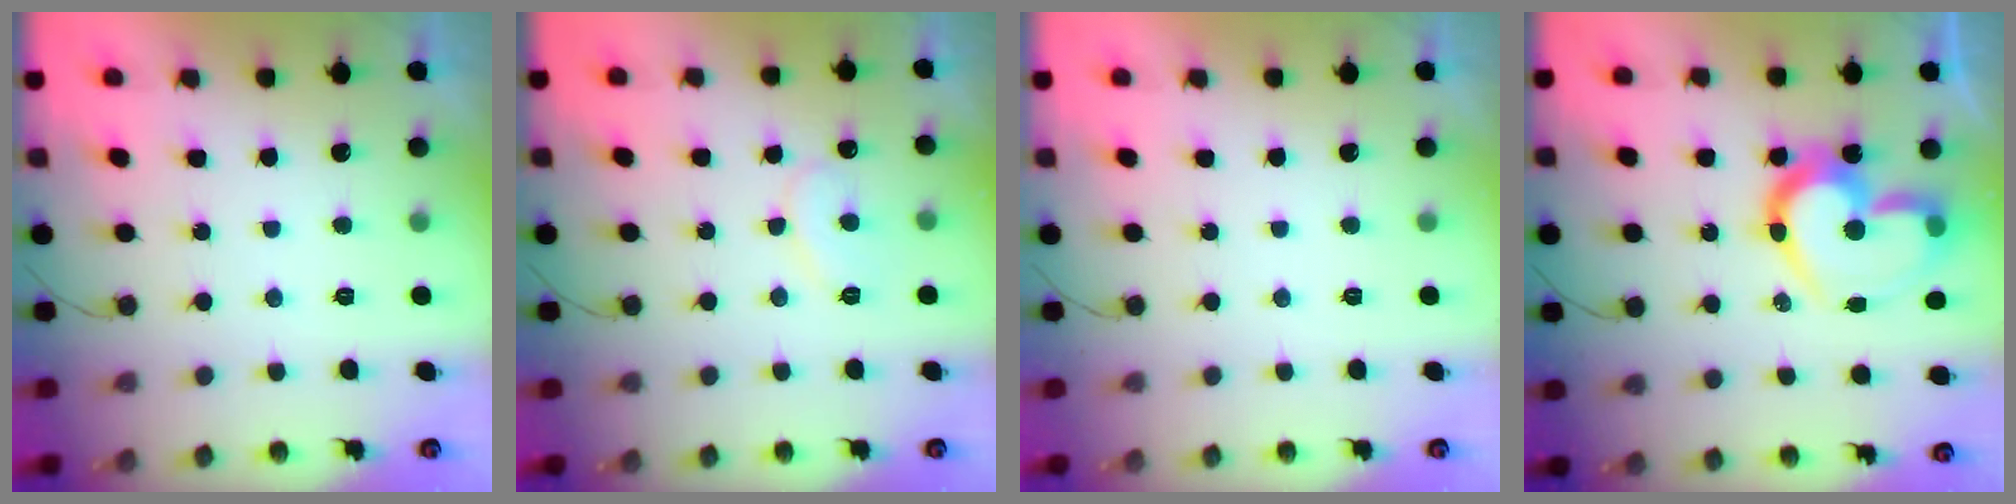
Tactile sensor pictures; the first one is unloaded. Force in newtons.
{"total": 8.2, "press": 8.2, "slide": 0.6}
{"total": 0.0}
{"total": 18.6, "press": 18.6, "slide": 1.6}